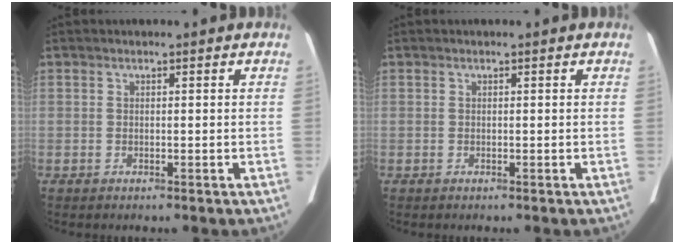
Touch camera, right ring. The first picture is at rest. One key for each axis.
{"total": 0.0}